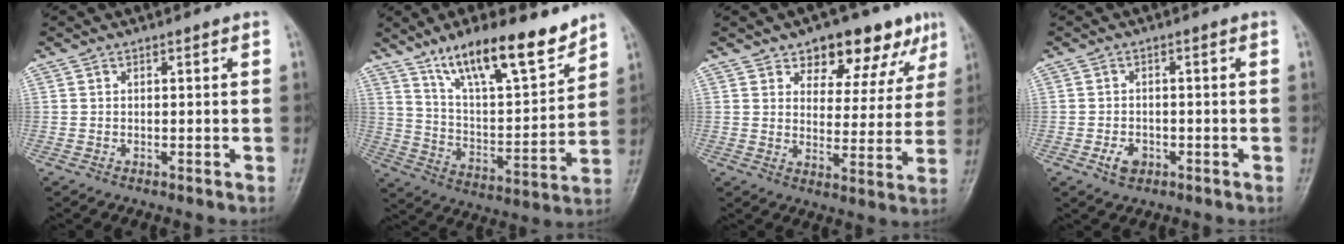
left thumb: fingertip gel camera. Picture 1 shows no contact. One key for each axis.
{"total": 17.8, "fx": 12.8, "fy": 5.0, "fz": 11.4, "tx": -0.156, "ty": -0.072, "tz": 0.226}
{"total": 13.2, "fx": 8.5, "fy": 7.2, "fz": 7.1, "tx": -0.032, "ty": -0.037, "tz": 0.114}
{"total": 3.1, "fx": -1.4, "fy": 2.1, "fz": 1.7, "tx": -0.026, "ty": 0.006, "tz": -0.022}